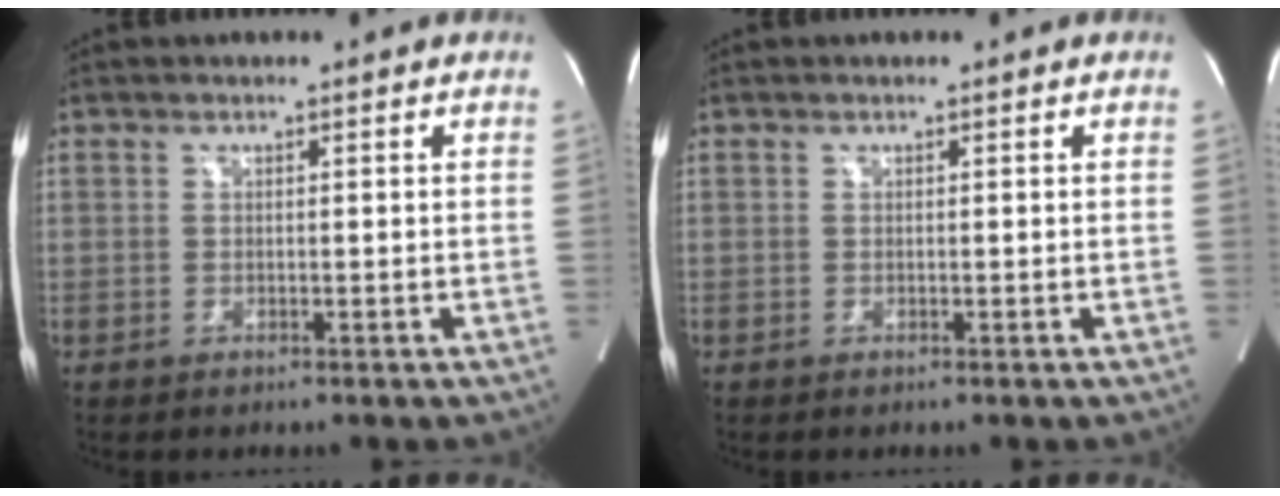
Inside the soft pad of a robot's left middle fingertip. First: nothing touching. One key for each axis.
{"total": 0.0}